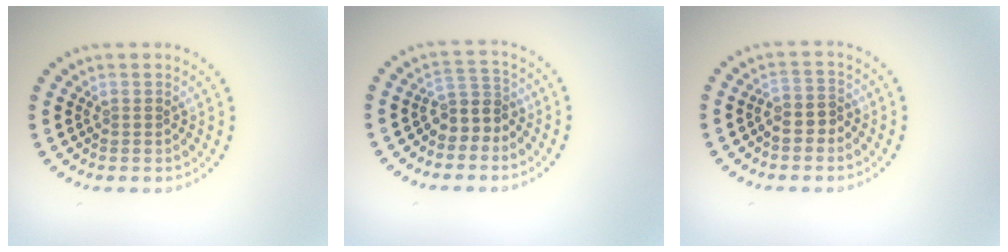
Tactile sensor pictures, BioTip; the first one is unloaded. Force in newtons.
{"total": 2.7, "press": 2.0, "slide": 1.7}
{"total": 1.4, "press": 1.3, "slide": 0.7}